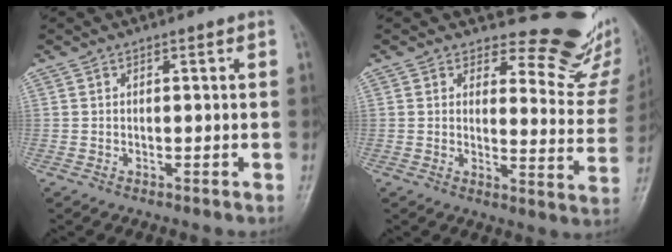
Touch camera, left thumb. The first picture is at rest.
{"total": 14.4, "force": [13.2, 5.2, 2.0], "torque": [0.025, -0.138, 0.133]}